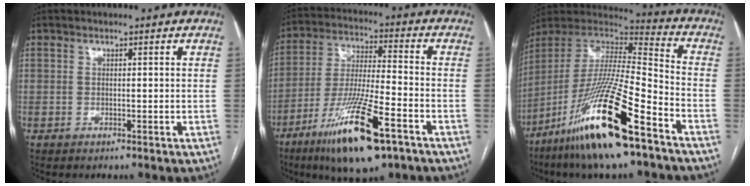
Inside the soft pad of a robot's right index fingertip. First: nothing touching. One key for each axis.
{"total": 16.5, "fx": -9.3, "fy": 2.2, "fz": 13.5, "tx": -0.267, "ty": -0.034, "tz": -0.163}
{"total": 23.4, "fx": -13.9, "fy": 2.1, "fz": 18.7, "tx": -0.384, "ty": -0.046, "tz": -0.262}